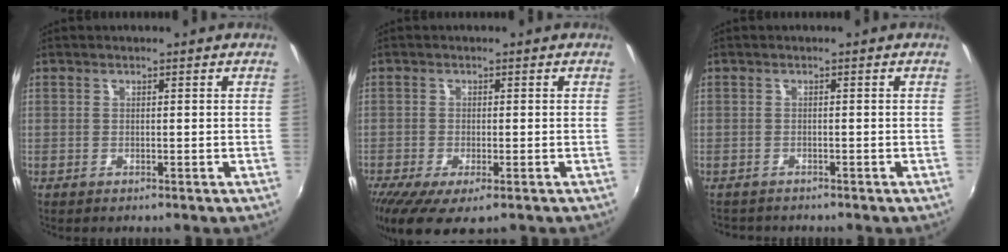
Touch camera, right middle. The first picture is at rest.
{"total": 8.2, "force": [-4.8, 2.5, 6.1], "torque": [-0.136, -0.041, -0.081]}
{"total": 2.4, "force": [-2.2, 0.8, 0.4], "torque": [-0.014, -0.012, -0.037]}